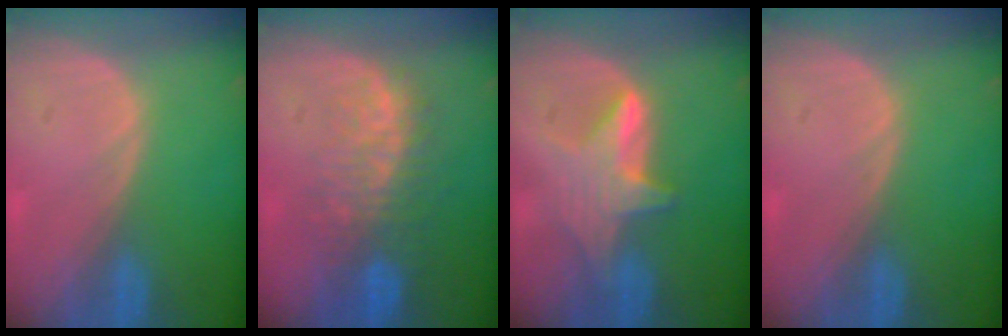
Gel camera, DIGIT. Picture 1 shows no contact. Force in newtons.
{"total": 9.5, "press": 8.2, "slide": 4.8}
{"total": 5.9, "press": 5.9, "slide": 0.4}
{"total": 0.0}